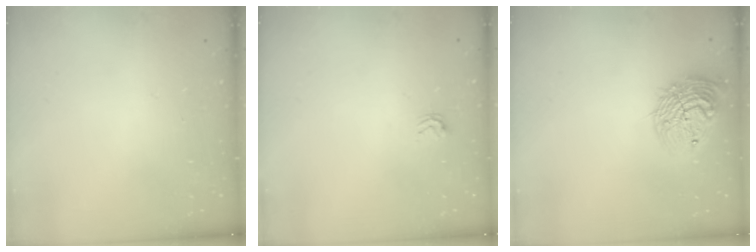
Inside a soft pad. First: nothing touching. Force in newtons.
{"total": 2.9, "press": 2.8, "slide": 0.4}
{"total": 14.1, "press": 14.1, "slide": 1.3}